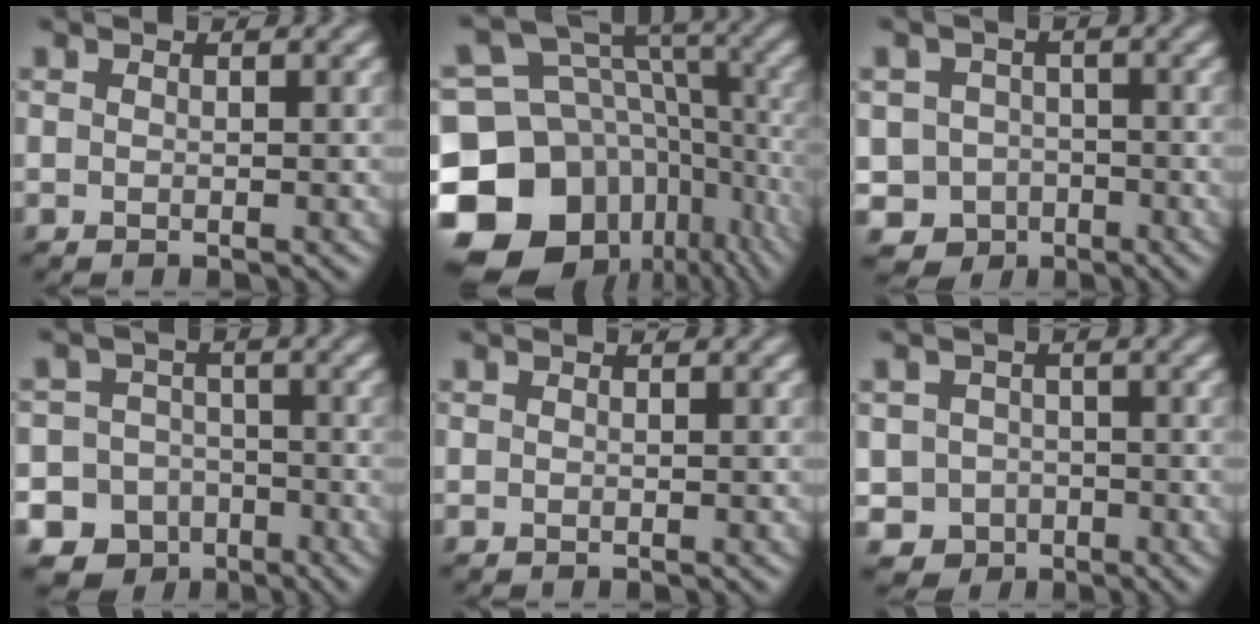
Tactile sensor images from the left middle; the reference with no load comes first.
{"total": 16.0, "force": [-6.5, 12.0, 8.3], "torque": [-0.196, 0.005, -0.096]}
{"total": 6.4, "force": [-3.9, 5.0, 1.0], "torque": [0.001, -0.014, -0.071]}
{"total": 12.1, "force": [-7.9, 9.0, 1.3], "torque": [-0.026, -0.040, -0.134]}
{"total": 0.0}
{"total": 4.4, "force": [-2.3, 3.7, 0.7], "torque": [0.008, -0.004, -0.042]}